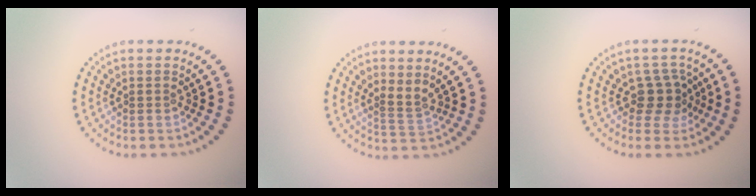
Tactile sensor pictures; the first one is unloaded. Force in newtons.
{"total": 1.5, "press": 1.0, "slide": 1.1}
{"total": 2.6, "press": 2.0, "slide": 1.6}